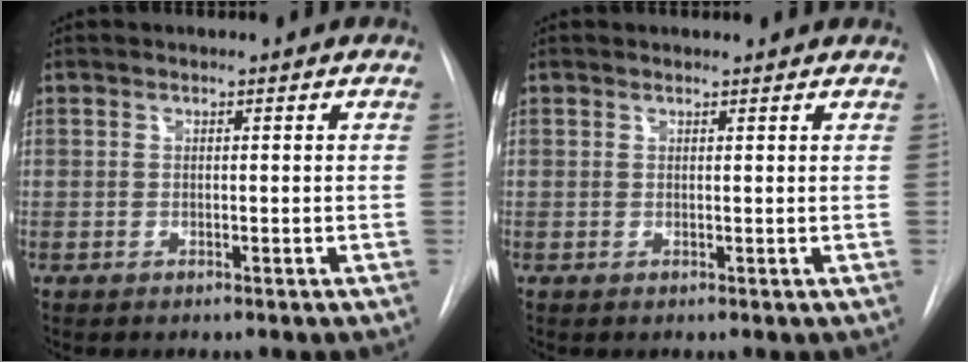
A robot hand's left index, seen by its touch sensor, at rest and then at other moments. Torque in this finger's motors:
{"motor_torque": [-0.08, -0.38, -0.14, 0.01]}